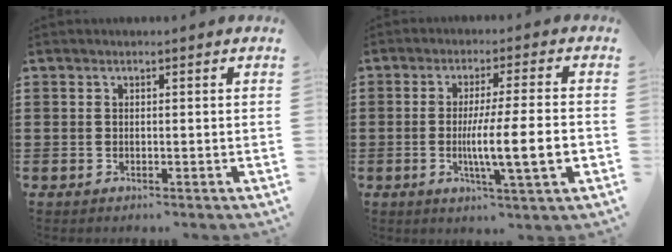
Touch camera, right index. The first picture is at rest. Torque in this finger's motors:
{"motor_torque": [2.14, 0.00, 0.57, 0.18]}